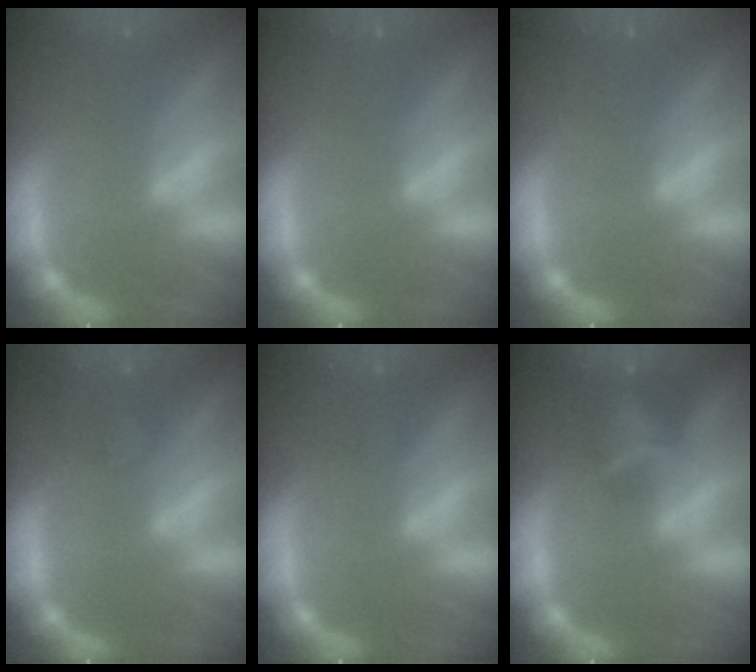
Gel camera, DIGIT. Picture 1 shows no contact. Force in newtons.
{"total": 0.0}
{"total": 0.0}
{"total": 1.4}
{"total": 0.9}
{"total": 4.0}